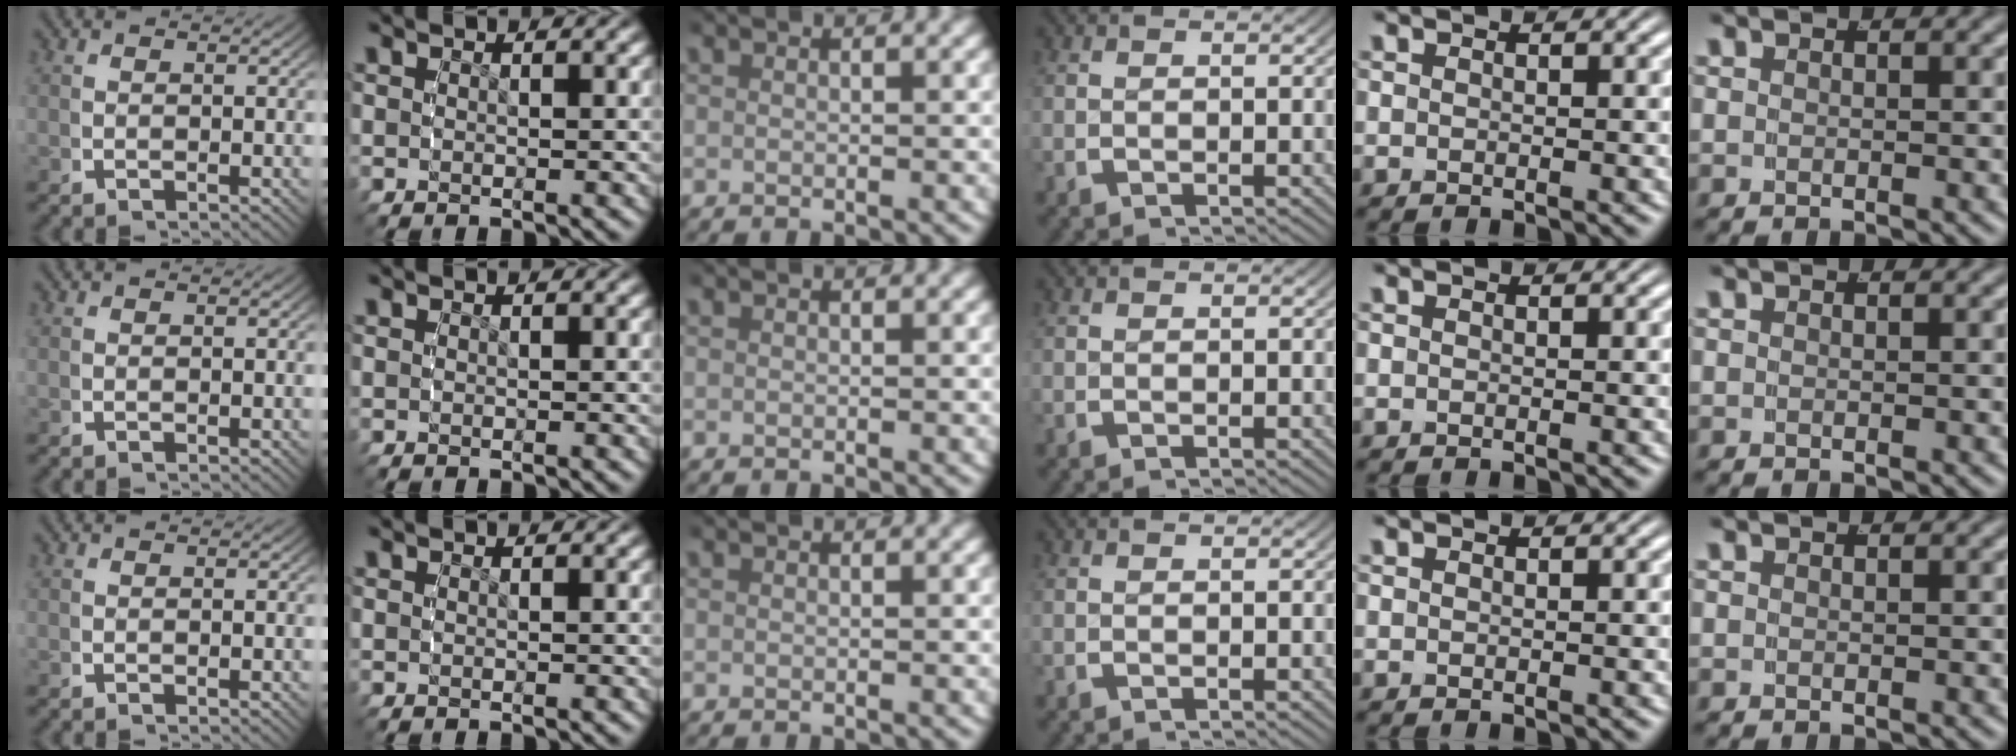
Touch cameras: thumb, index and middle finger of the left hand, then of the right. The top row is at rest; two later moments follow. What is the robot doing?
{"motion": "grasp_and_lifting", "object": "camera"}